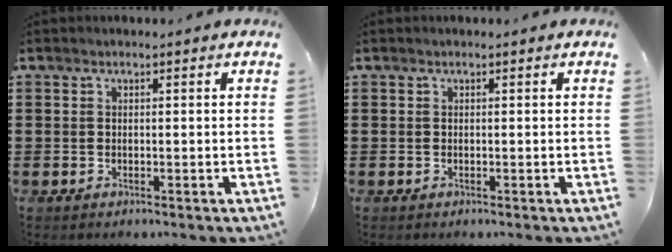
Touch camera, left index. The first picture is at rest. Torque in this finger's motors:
{"motor_torque": [0.00, 0.00, 0.01, 0.00]}